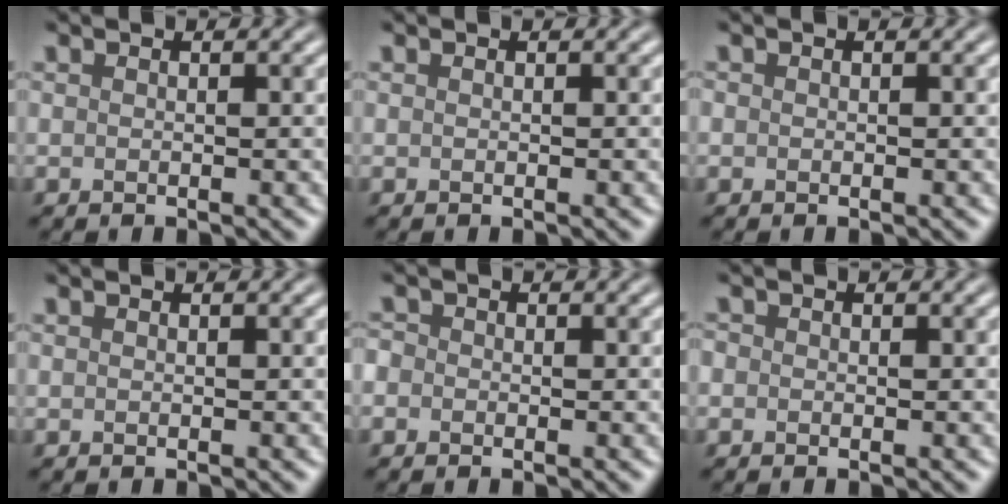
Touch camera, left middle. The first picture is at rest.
{"total": 0.0}
{"total": 0.0}
{"total": 0.0}
{"total": 1.0, "force": [-0.3, 1.0, 0.2], "torque": [-0.002, -0.003, -0.012]}
{"total": 0.6, "force": [-0.2, 0.6, 0.1], "torque": [0.002, -0.005, -0.006]}